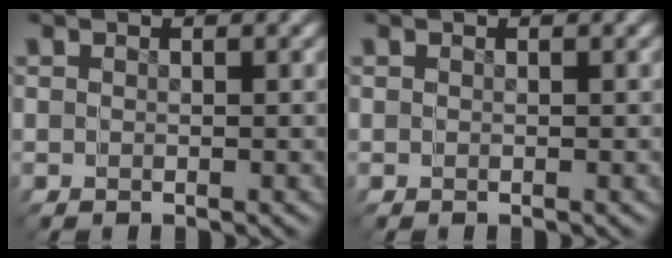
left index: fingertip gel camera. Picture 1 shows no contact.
{"total": 0.0}